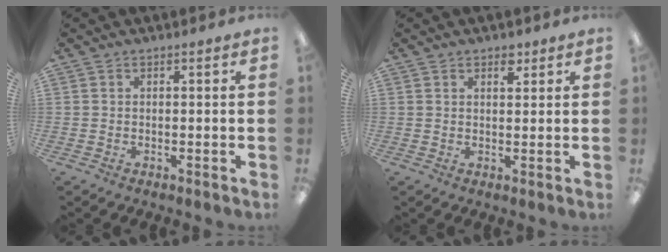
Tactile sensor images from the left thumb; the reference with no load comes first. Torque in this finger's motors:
{"motor_torque": [-0.06, 0.02, -0.23, 0.09, -0.03]}